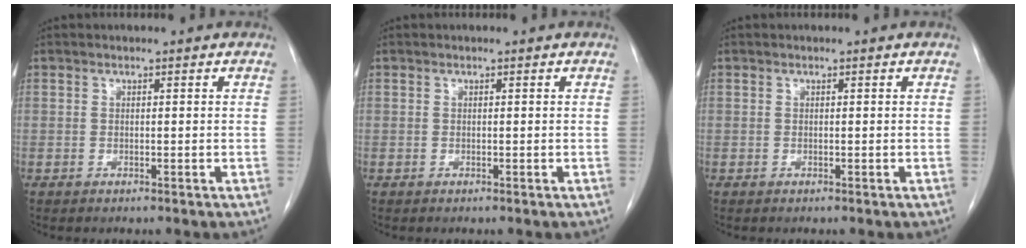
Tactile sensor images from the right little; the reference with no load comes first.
{"total": 0.0}
{"total": 0.0}